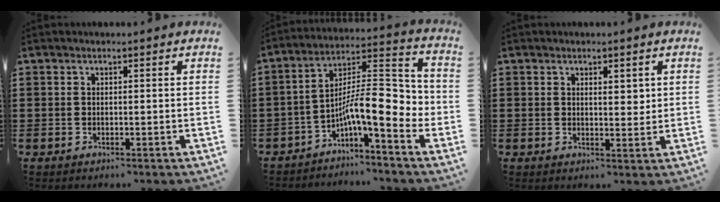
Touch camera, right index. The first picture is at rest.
{"total": 11.1, "force": [-3.7, 3.1, 10.0], "torque": [-0.174, -0.017, -0.072]}
{"total": 2.2, "force": [1.1, 1.0, 1.6], "torque": [-0.017, 0.000, 0.014]}